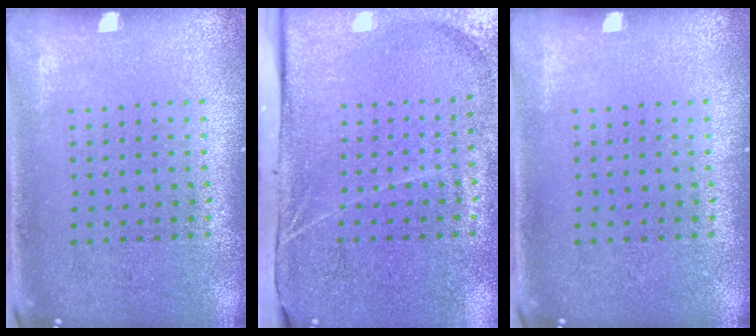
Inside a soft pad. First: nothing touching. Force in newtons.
{"total": 4.3, "press": 3.5, "slide": 2.6}
{"total": 0.0}